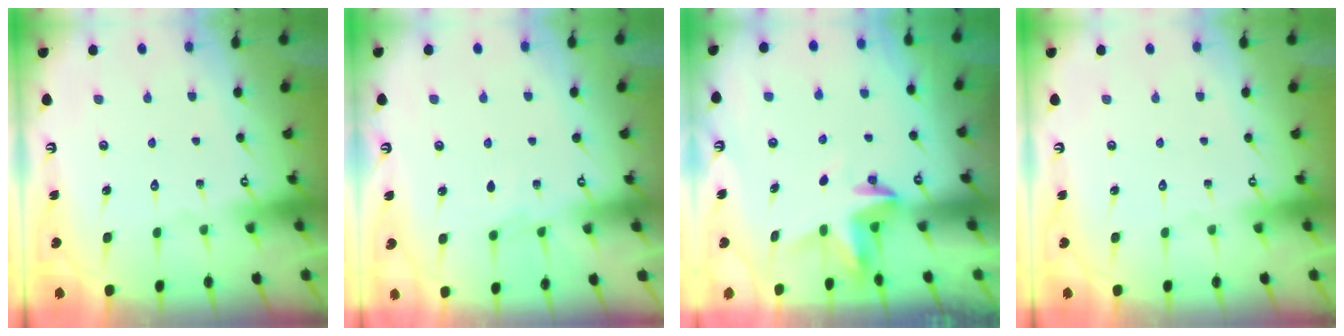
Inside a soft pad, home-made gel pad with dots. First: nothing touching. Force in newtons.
{"total": 4.8, "press": 4.7, "slide": 0.5}
{"total": 3.8, "press": 3.8, "slide": 0.4}
{"total": 0.0}